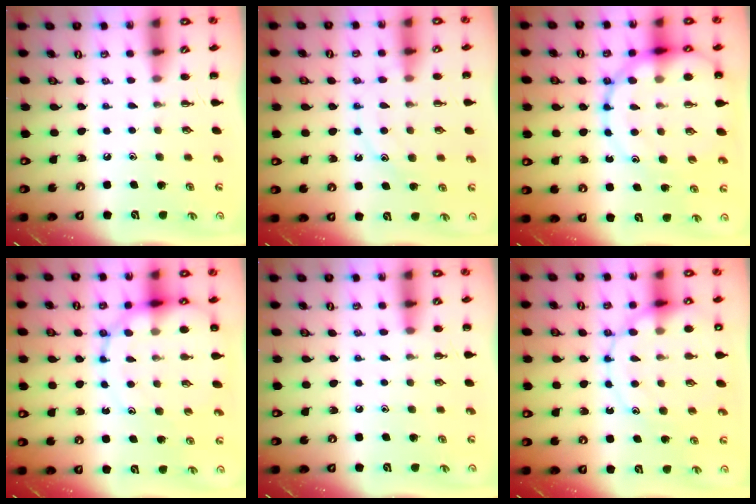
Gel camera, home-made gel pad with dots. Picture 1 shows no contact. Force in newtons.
{"total": 12.5, "press": 12.5, "slide": 0.9}
{"total": 19.4, "press": 19.2, "slide": 3.0}
{"total": 15.7, "press": 15.3, "slide": 3.7}
{"total": 6.9, "press": 6.6, "slide": 2.0}
{"total": 14.5, "press": 14.4, "slide": 2.1}